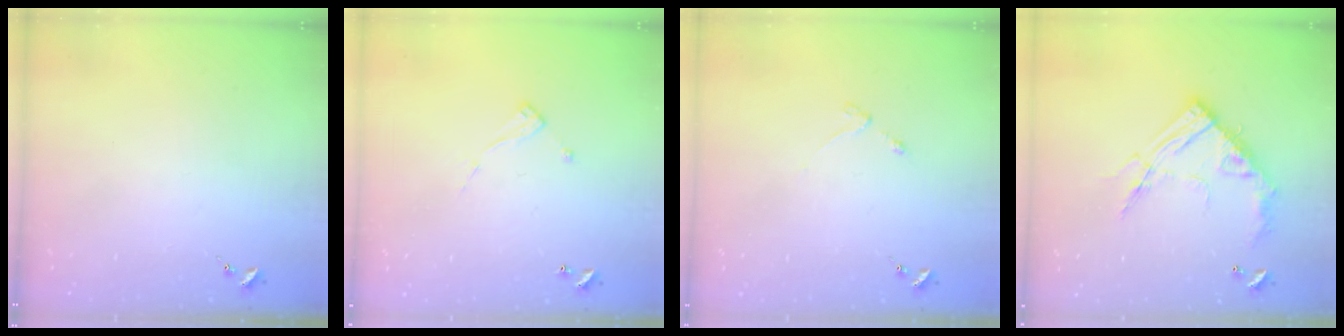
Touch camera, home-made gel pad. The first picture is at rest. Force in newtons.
{"total": 6.6, "press": 6.6, "slide": 0.1}
{"total": 3.0, "press": 2.9, "slide": 0.5}
{"total": 17.2, "press": 17.1, "slide": 1.4}